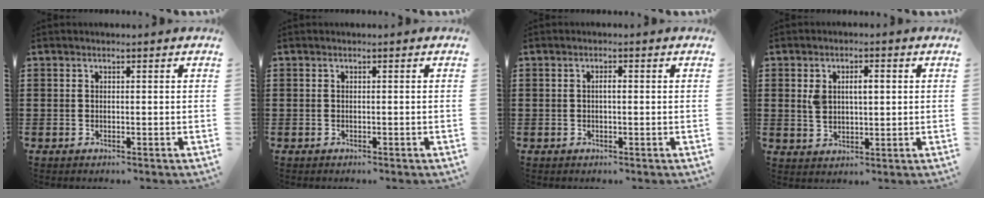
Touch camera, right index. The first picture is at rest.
{"total": 0.0}
{"total": 1.2, "force": [-0.1, 0.3, 1.1], "torque": [-0.022, -0.001, -0.001]}
{"total": 3.9, "force": [0.7, 2.0, 3.3], "torque": [-0.069, 0.012, 0.010]}